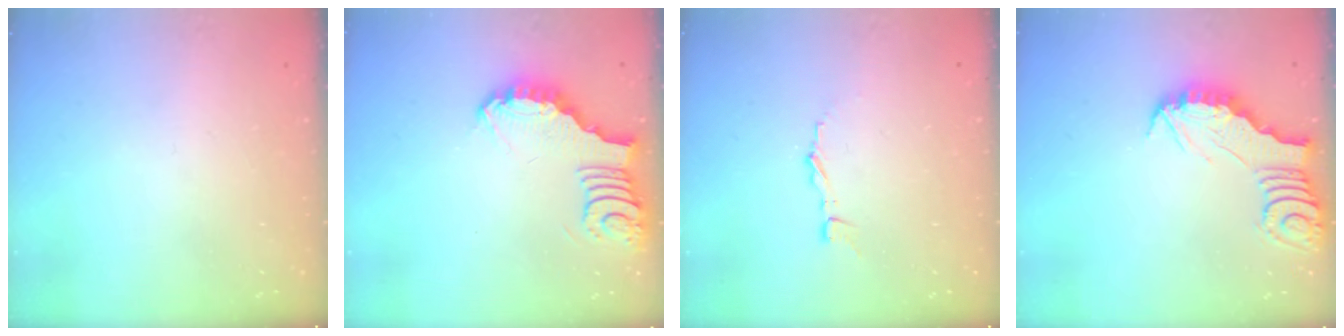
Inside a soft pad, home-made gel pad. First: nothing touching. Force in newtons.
{"total": 3.8, "press": 3.8, "slide": 0.3}
{"total": 3.9, "press": 3.8, "slide": 0.4}
{"total": 3.0, "press": 3.0, "slide": 0.3}